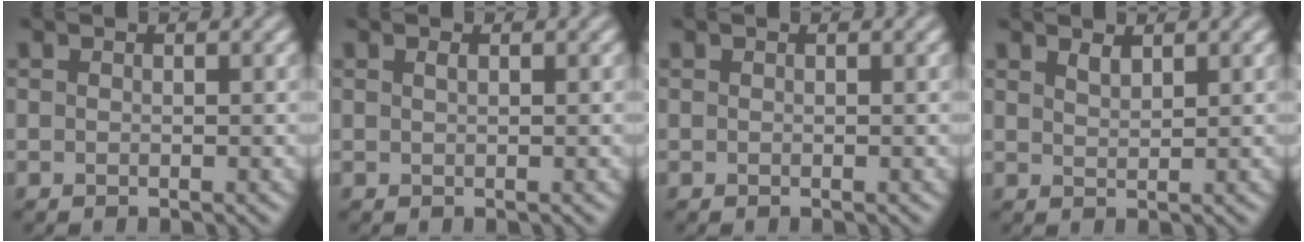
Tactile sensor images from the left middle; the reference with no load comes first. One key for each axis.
{"total": 0.6, "fx": 0.3, "fy": 0.2, "fz": 0.5, "tx": -0.008, "ty": 0.003, "tz": 0.005}
{"total": 0.0}
{"total": 1.2, "fx": 1.0, "fy": 0.3, "fz": 0.5, "tx": -0.011, "ty": -0.001, "tz": 0.021}